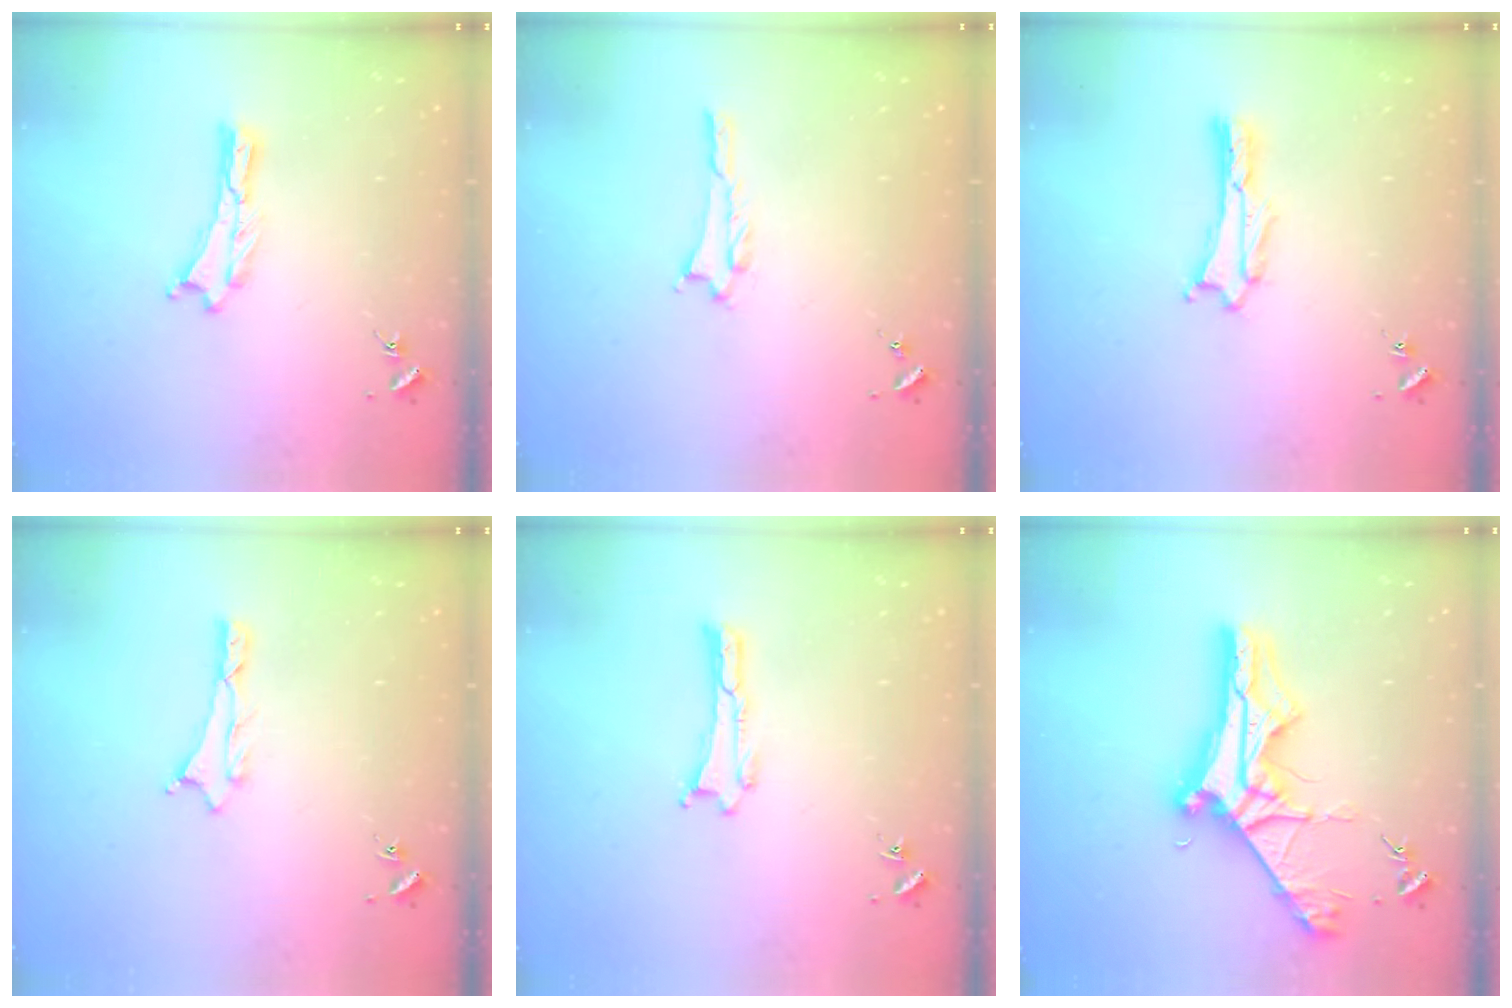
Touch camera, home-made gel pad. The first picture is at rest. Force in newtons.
{"total": 1.0, "press": 1.0, "slide": 0.2}
{"total": 0.0}
{"total": 0.8, "press": 0.8, "slide": 0.2}
{"total": 0.0}
{"total": 9.4, "press": 9.4, "slide": 1.0}